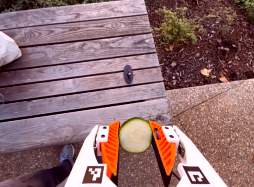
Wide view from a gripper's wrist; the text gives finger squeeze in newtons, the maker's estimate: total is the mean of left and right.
{"total": 14.0, "left": 14.4, "right": 13.6}